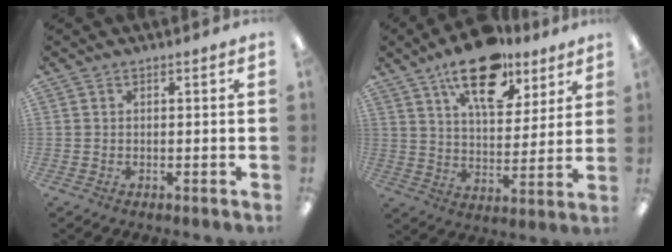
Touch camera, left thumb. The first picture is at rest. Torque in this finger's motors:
{"motor_torque": [0.43, 0.55, 1.42, -1.35, 0.14]}